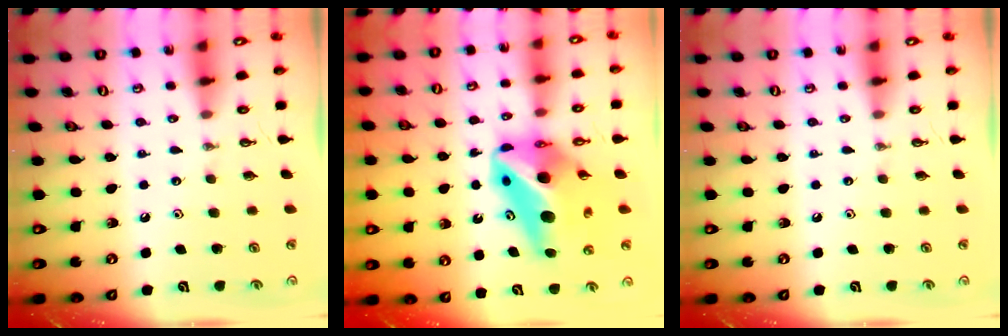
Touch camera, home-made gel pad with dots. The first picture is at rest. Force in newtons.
{"total": 15.8, "press": 15.7, "slide": 1.1}
{"total": 0.0}